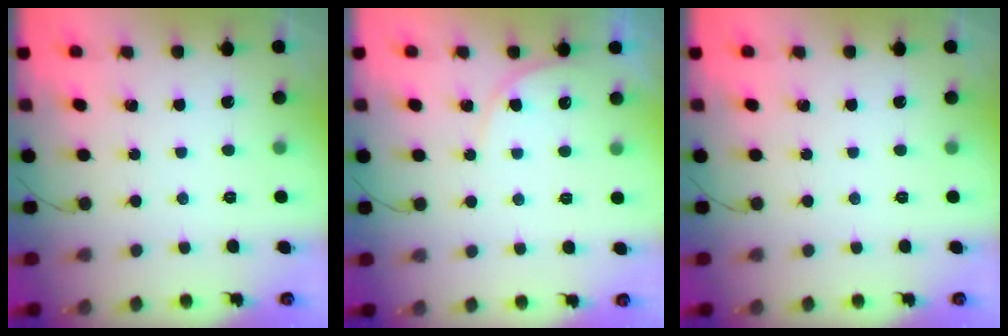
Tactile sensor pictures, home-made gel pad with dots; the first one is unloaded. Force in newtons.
{"total": 4.8, "press": 4.7, "slide": 0.4}
{"total": 0.0}